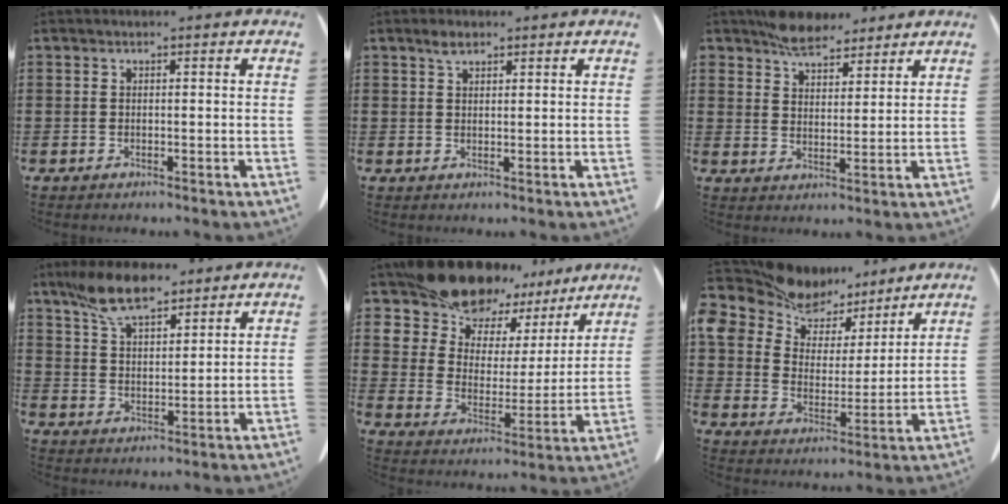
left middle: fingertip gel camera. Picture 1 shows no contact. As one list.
[{"total": 2.1, "force": [1.5, 1.0, 1.0], "torque": [-0.016, 0.000, 0.027]}, {"total": 6.2, "force": [5.5, 2.4, 1.6], "torque": [-0.050, -0.008, 0.107]}, {"total": 9.5, "force": [7.2, 3.5, 5.0], "torque": [-0.119, -0.004, 0.136]}, {"total": 13.1, "force": [11.9, 4.7, 2.7], "torque": [-0.104, -0.086, 0.218]}, {"total": 10.5, "force": [9.4, 4.4, 1.4], "torque": [-0.085, -0.056, 0.179]}]